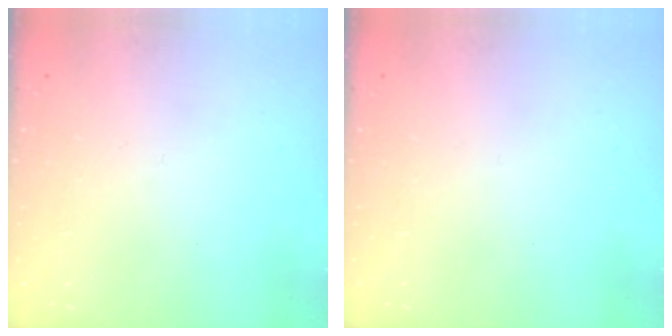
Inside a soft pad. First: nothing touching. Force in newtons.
{"total": 0.0}